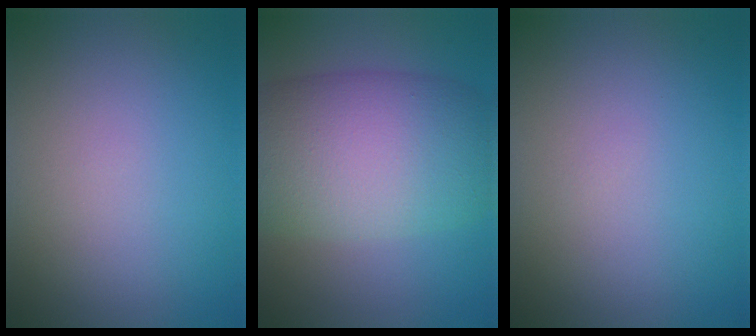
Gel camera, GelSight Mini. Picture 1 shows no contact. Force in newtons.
{"total": 11.2, "press": 11.2, "slide": 0.6}
{"total": 0.0}